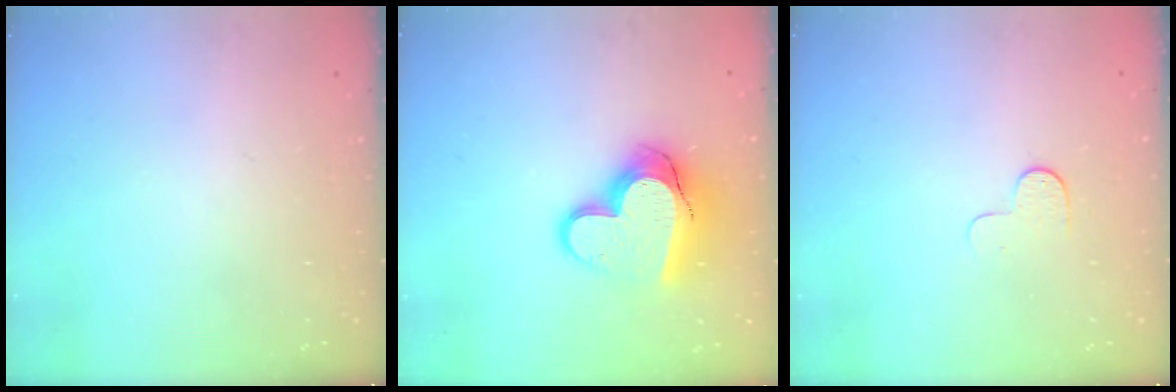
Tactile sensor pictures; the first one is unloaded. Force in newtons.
{"total": 16.2, "press": 16.2, "slide": 1.3}
{"total": 3.9, "press": 3.9, "slide": 0.3}